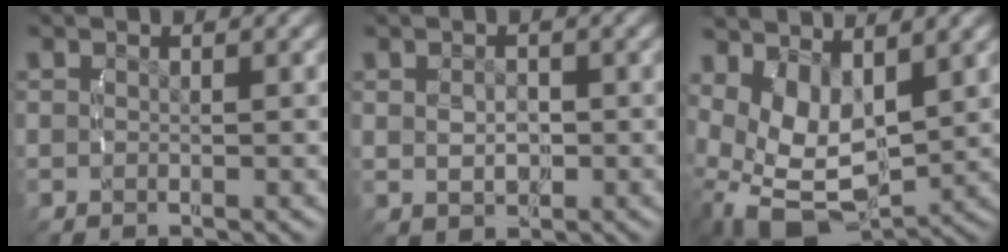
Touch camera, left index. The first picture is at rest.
{"total": 2.3, "force": [0.0, 1.6, 1.6], "torque": [-0.027, -0.005, 0.006]}
{"total": 10.5, "force": [-1.4, 7.8, 6.9], "torque": [-0.167, -0.059, -0.004]}